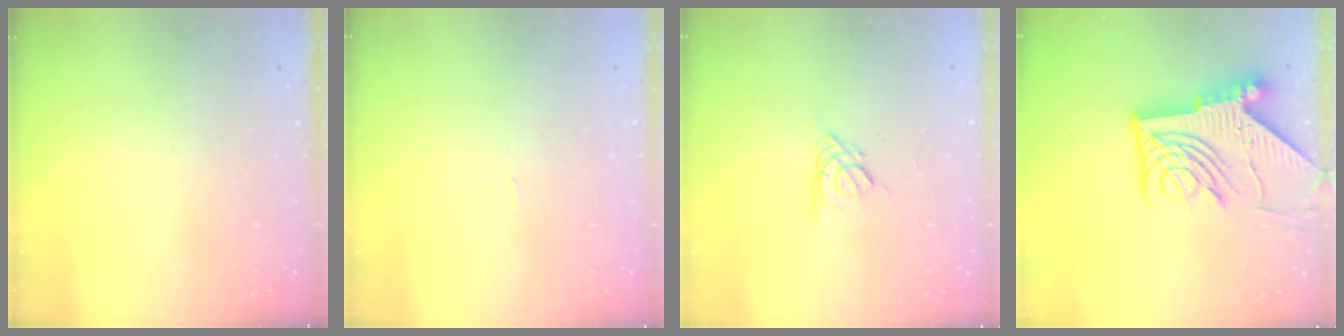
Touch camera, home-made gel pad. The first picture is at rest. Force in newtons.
{"total": 1.6, "press": 1.5, "slide": 0.3}
{"total": 2.7, "press": 2.7, "slide": 0.4}
{"total": 15.2, "press": 15.1, "slide": 1.5}